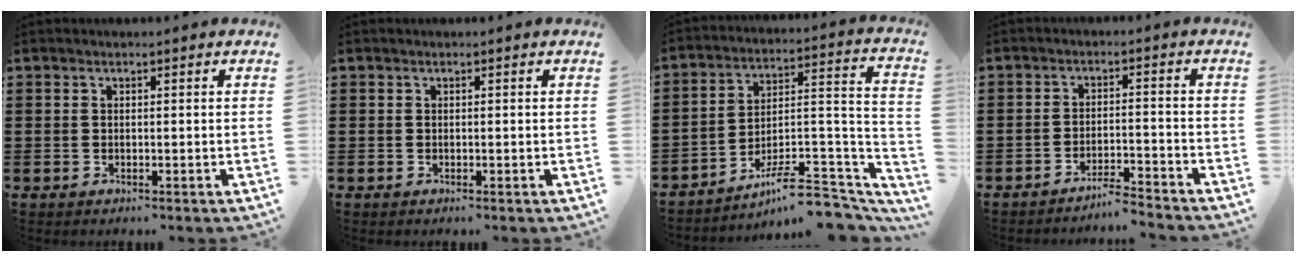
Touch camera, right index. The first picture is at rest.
{"total": 0.0}
{"total": 8.7, "force": [-6.7, 2.0, 5.1], "torque": [-0.072, 0.010, -0.123]}
{"total": 3.6, "force": [-3.5, -0.3, 0.8], "torque": [-0.019, -0.004, -0.073]}